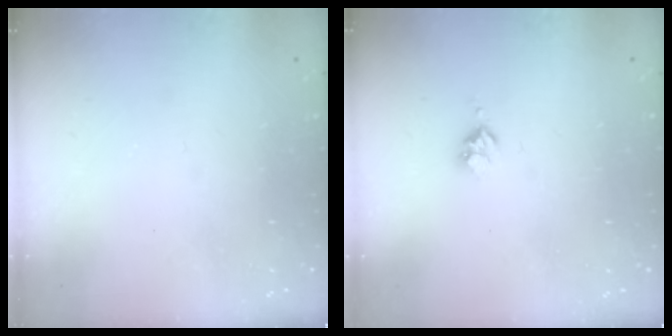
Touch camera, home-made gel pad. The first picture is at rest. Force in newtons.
{"total": 2.5, "press": 2.5, "slide": 0.3}